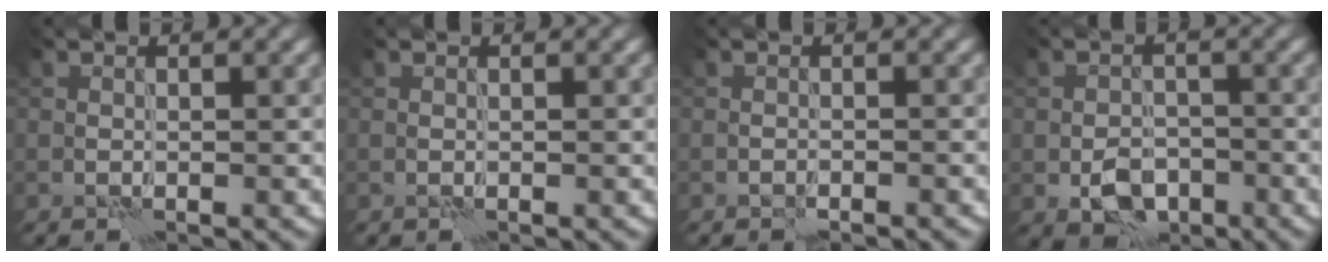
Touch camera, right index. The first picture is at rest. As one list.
[{"total": 0.0}, {"total": 0.7, "force": [-0.7, -0.1, 0.2], "torque": [-0.002, 0.004, -0.014]}, {"total": 3.9, "force": [-1.7, 2.7, 2.3], "torque": [-0.036, -0.005, -0.032]}]